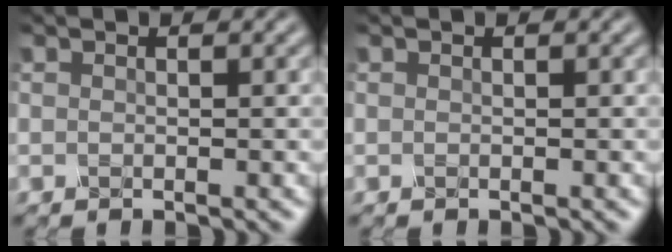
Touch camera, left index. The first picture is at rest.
{"total": 0.0}